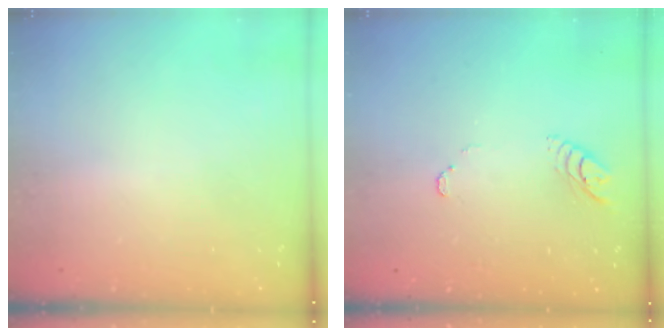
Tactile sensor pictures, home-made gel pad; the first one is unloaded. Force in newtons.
{"total": 4.0, "press": 3.9, "slide": 0.3}